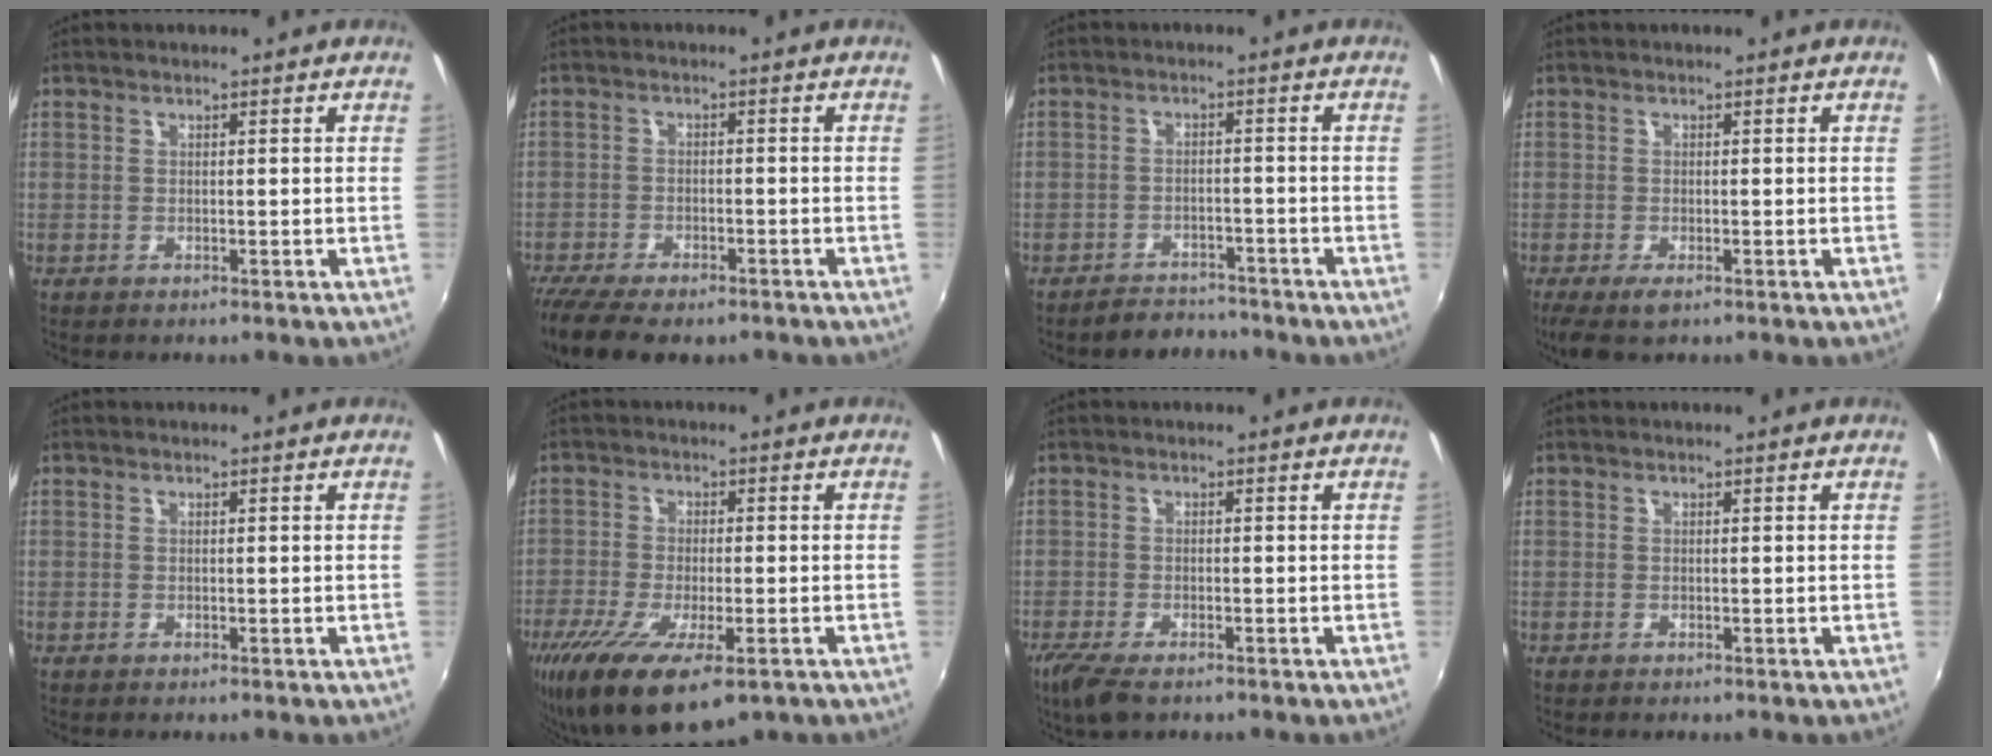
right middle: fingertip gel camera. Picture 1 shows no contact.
{"total": 12.7, "force": [-10.0, 4.2, 6.7], "torque": [-0.157, -0.047, -0.166]}
{"total": 6.2, "force": [-5.8, 2.0, 0.9], "torque": [-0.034, 0.005, -0.084]}
{"total": 4.4, "force": [-2.8, 1.6, 3.1], "torque": [-0.066, -0.021, -0.046]}
{"total": 0.0}
{"total": 14.3, "force": [-8.8, 4.6, 10.4], "torque": [-0.218, -0.057, -0.145]}
{"total": 5.5, "force": [-3.9, 1.7, 3.6], "torque": [-0.087, -0.025, -0.073]}
{"total": 0.0}